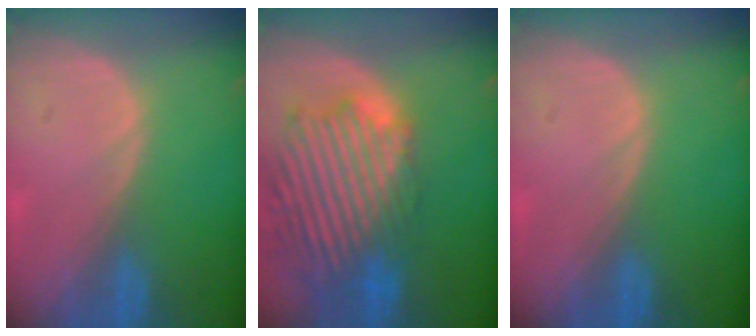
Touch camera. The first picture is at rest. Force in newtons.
{"total": 14.1, "press": 12.1, "slide": 7.2}
{"total": 0.0}